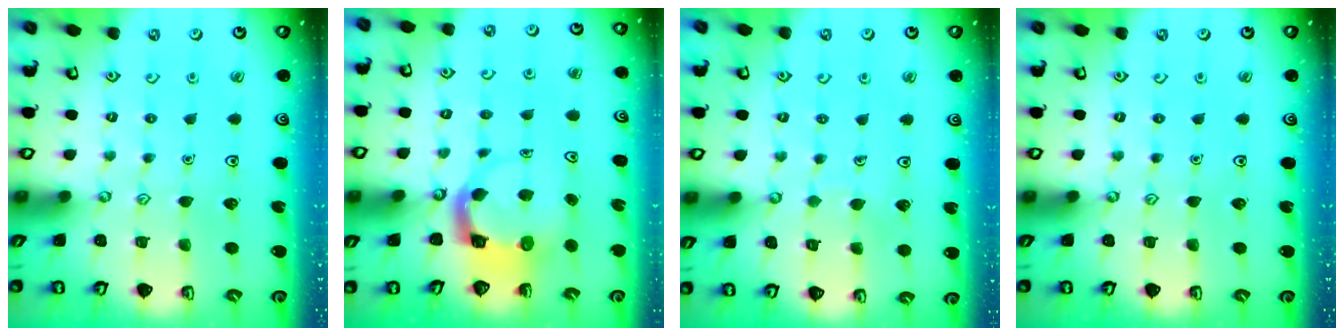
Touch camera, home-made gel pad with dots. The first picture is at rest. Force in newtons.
{"total": 3.9, "press": 3.9, "slide": 0.3}
{"total": 3.6, "press": 3.5, "slide": 0.3}
{"total": 0.0}